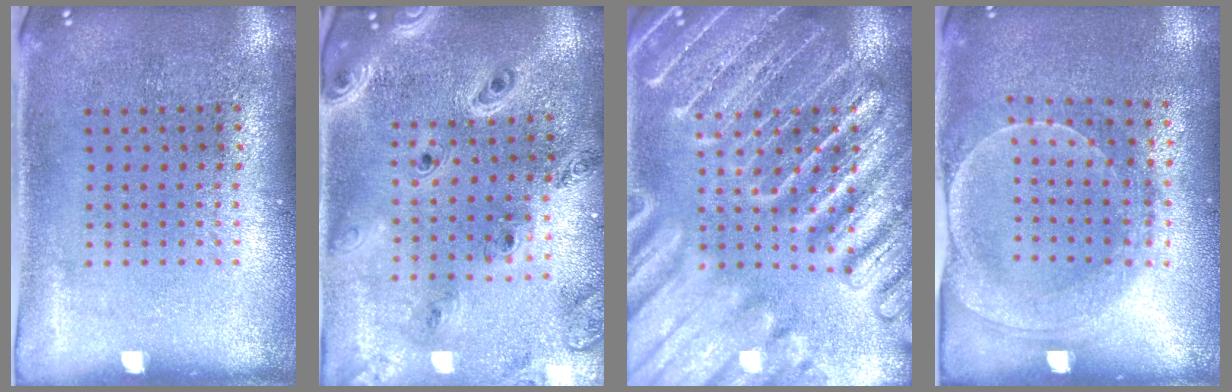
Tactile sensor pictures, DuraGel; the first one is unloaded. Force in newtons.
{"total": 2.2, "press": 2.1, "slide": 0.8}
{"total": 6.1, "press": 6.1, "slide": 0.7}
{"total": 1.8, "press": 1.7, "slide": 0.4}